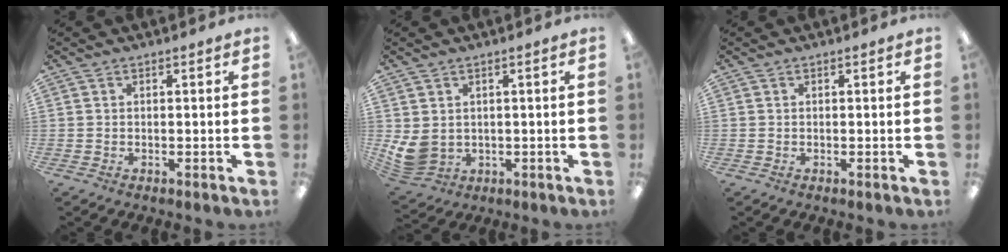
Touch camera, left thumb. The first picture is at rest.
{"total": 6.0, "force": [1.1, 4.9, 3.2], "torque": [-0.091, -0.007, 0.025]}
{"total": 0.0}